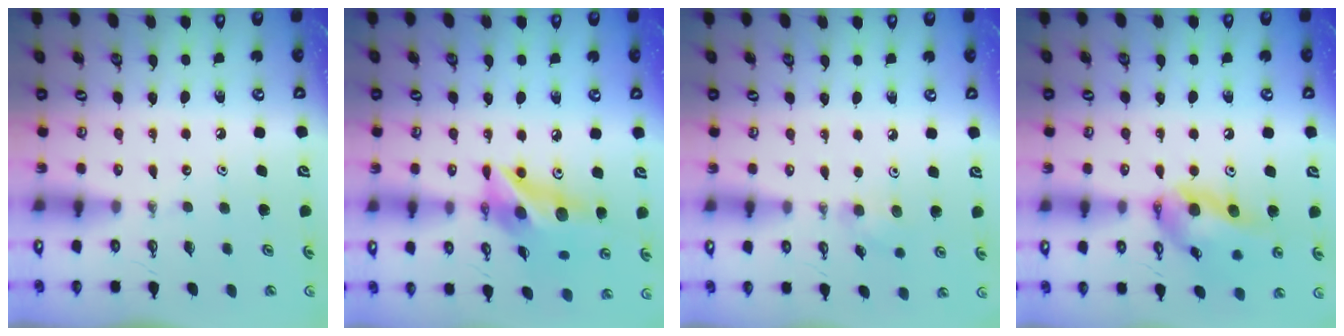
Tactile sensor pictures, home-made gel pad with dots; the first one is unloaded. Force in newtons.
{"total": 14.7, "press": 14.7, "slide": 1.3}
{"total": 5.5, "press": 5.4, "slide": 1.5}
{"total": 14.9, "press": 14.4, "slide": 3.8}